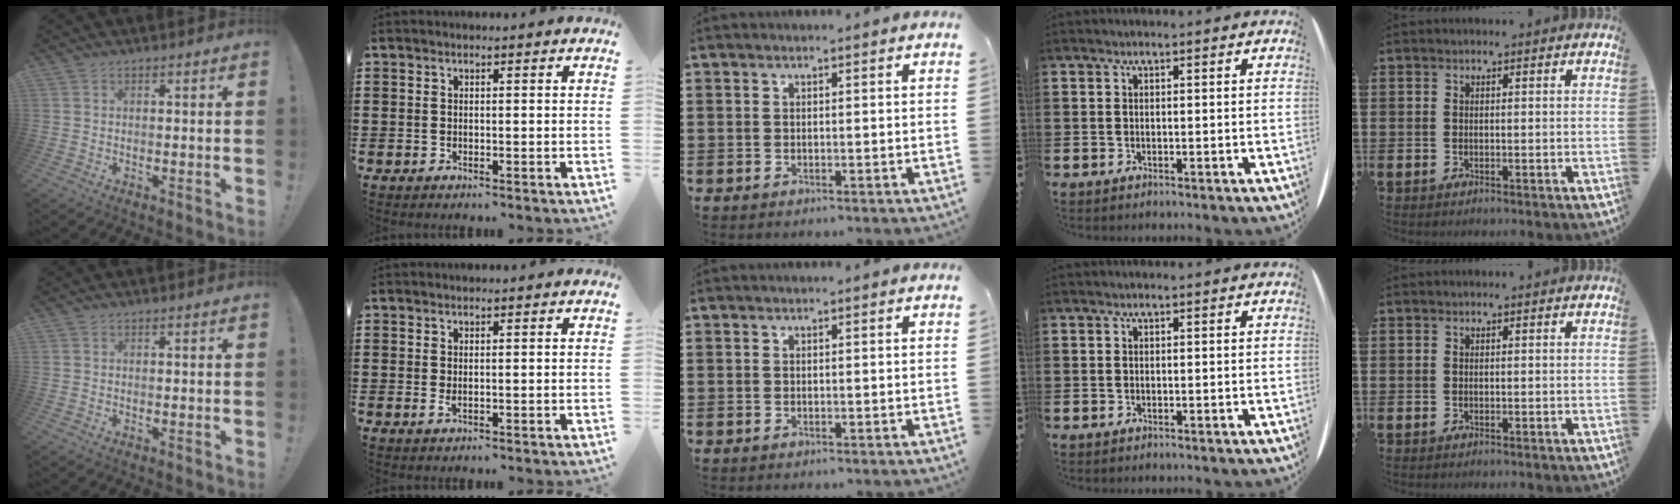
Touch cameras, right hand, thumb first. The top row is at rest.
{"index": {"total": 0.7, "force": [0.2, 0.1, 0.7], "torque": [-0.014, -0.001, 0.004]}}